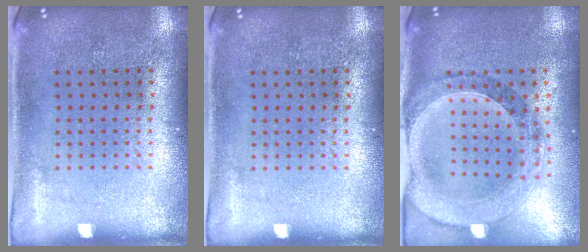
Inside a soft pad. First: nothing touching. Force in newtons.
{"total": 0.0}
{"total": 1.5, "press": 1.4, "slide": 0.4}